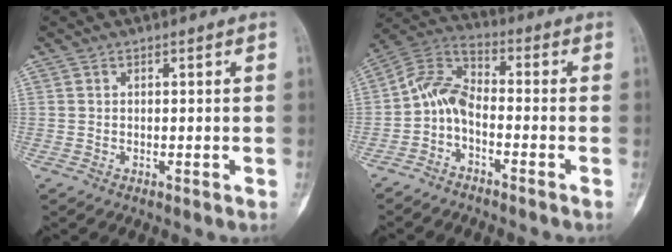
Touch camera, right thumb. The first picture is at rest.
{"total": 7.5, "force": [-2.6, 3.8, 5.9], "torque": [-0.119, 0.047, -0.066]}